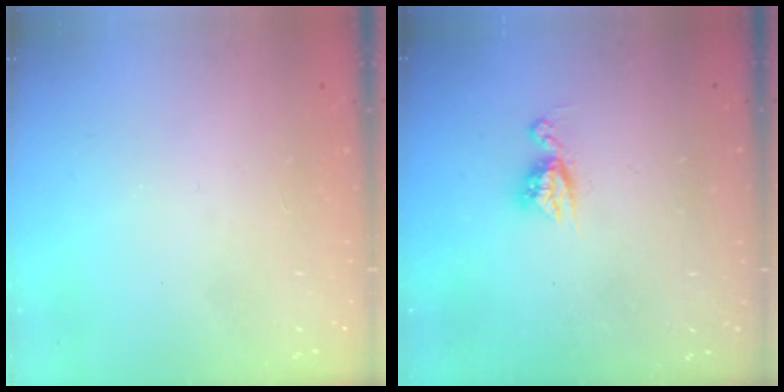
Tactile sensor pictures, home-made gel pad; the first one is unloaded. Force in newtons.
{"total": 7.7, "press": 7.7, "slide": 0.6}